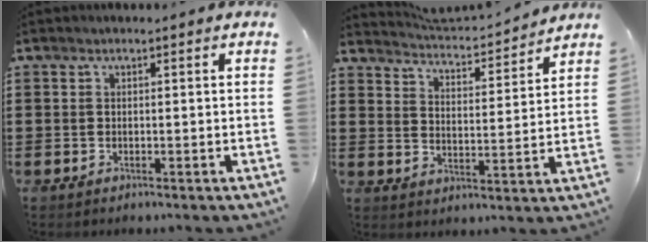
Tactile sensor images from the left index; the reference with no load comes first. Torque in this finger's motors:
{"motor_torque": [2.13, -0.01, -0.10, 0.01]}